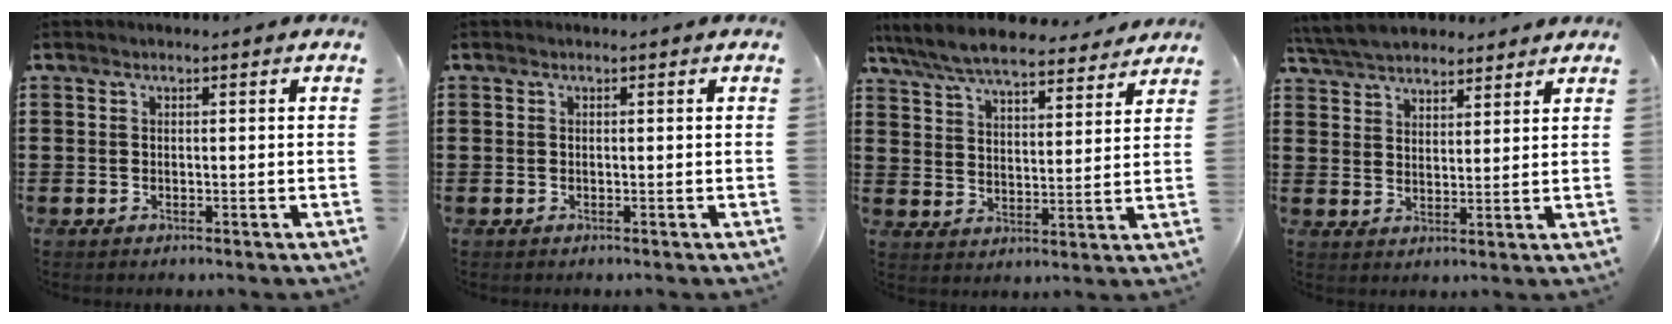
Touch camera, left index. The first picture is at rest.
{"total": 0.0}
{"total": 7.7, "force": [7.2, 1.0, 2.7], "torque": [-0.081, -0.035, 0.128]}
{"total": 6.0, "force": [5.7, 1.5, 1.1], "torque": [-0.043, -0.011, 0.107]}